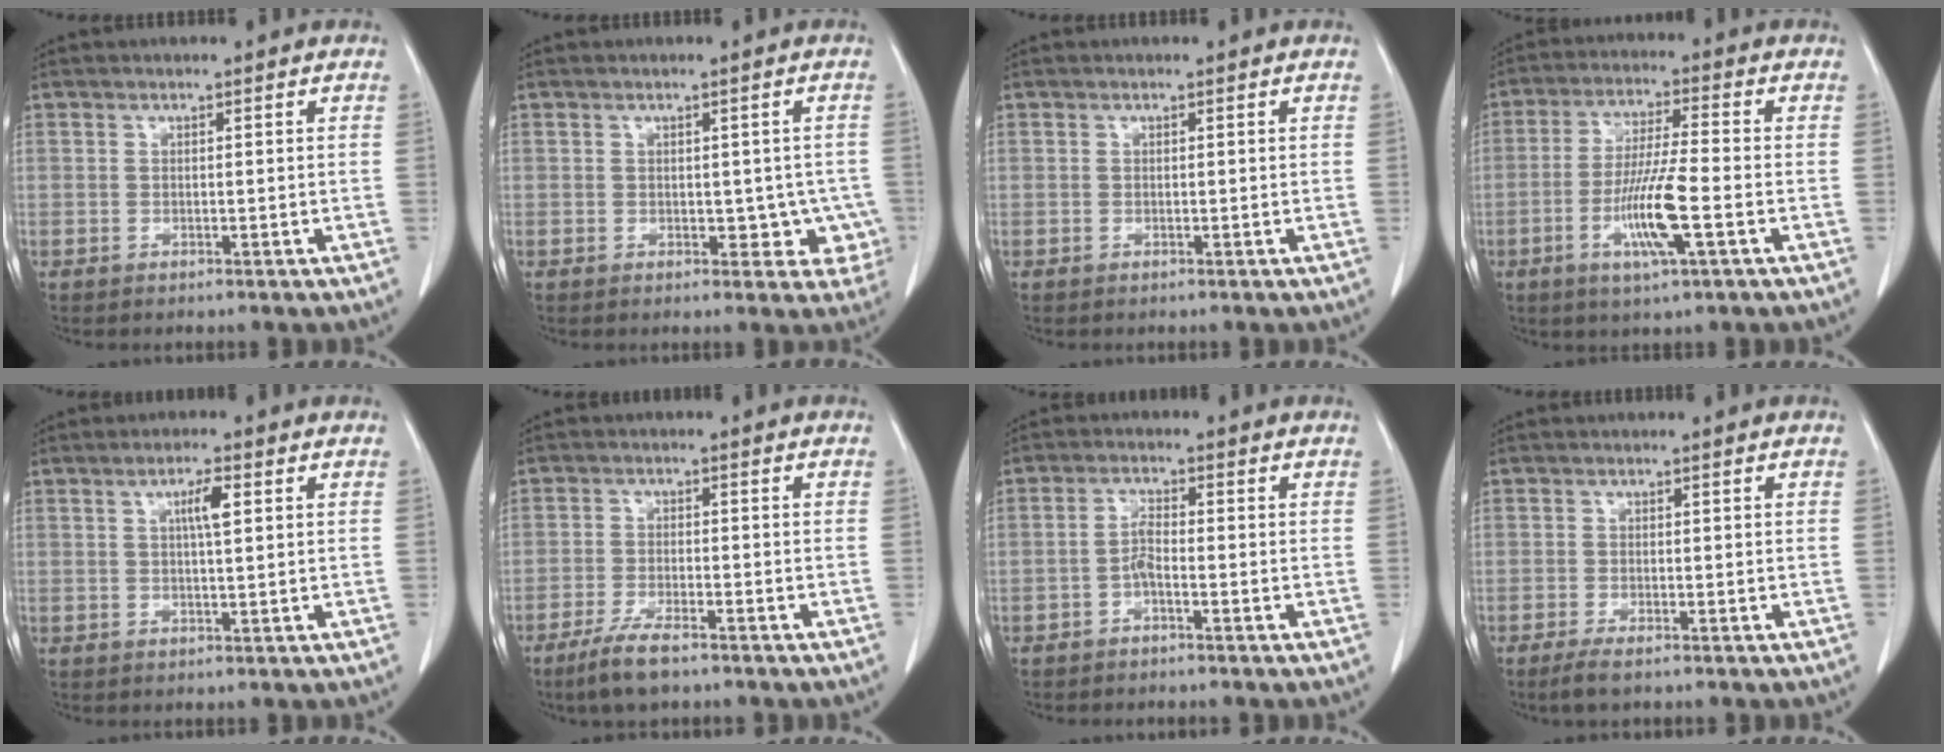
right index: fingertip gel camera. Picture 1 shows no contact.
{"total": 4.6, "force": [-0.4, 3.2, 3.3], "torque": [-0.012, 0.010, 0.001]}
{"total": 0.0}
{"total": 9.8, "force": [-3.2, 0.3, 9.2], "torque": [-0.179, -0.012, -0.064]}
{"total": 3.4, "force": [1.0, 0.4, 3.2], "torque": [-0.056, 0.002, 0.017]}
{"total": 5.9, "force": [-4.3, 0.9, 3.8], "torque": [-0.081, -0.012, -0.077]}
{"total": 2.4, "force": [-1.2, 0.6, 2.0], "torque": [-0.041, 0.003, -0.024]}
{"total": 2.6, "force": [-1.9, 0.4, 1.8], "torque": [-0.039, -0.006, -0.034]}